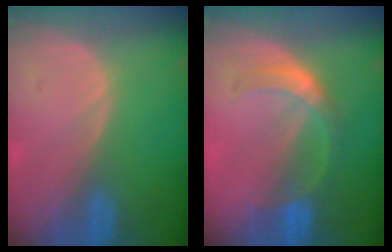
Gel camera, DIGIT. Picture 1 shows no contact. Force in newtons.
{"total": 5.6, "press": 5.1, "slide": 2.4}